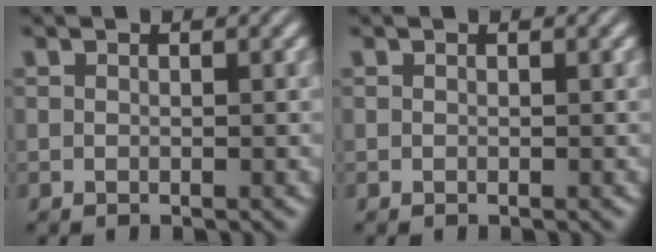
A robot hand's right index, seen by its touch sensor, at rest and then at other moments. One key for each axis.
{"total": 0.0}